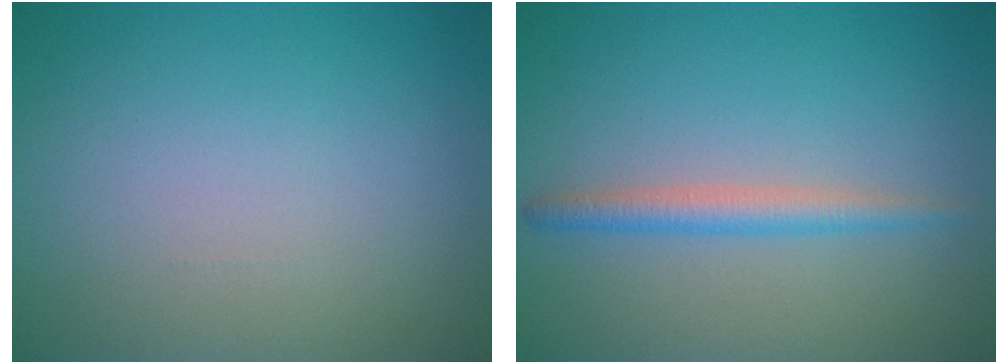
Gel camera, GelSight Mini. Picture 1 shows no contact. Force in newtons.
{"total": 2.2, "press": 2.2, "slide": 0.1}